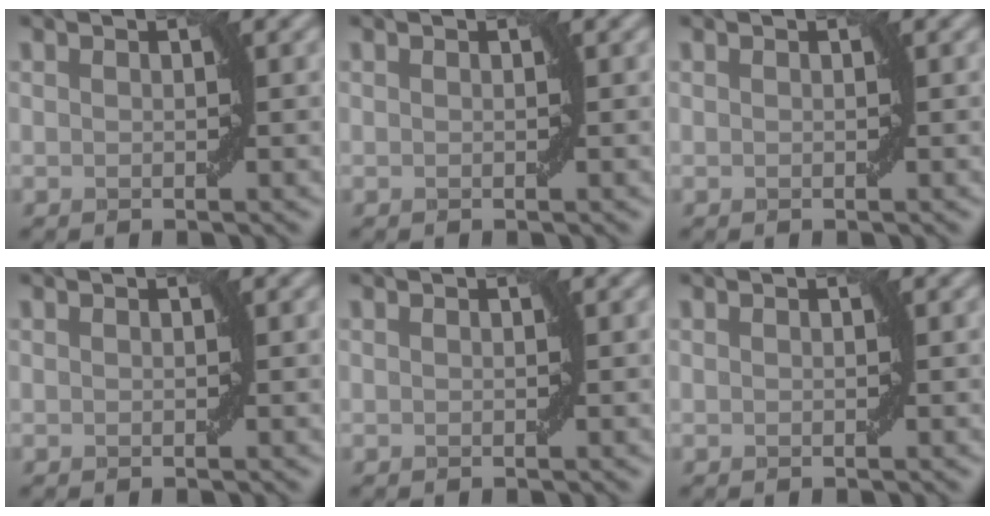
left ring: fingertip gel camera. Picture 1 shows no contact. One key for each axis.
{"total": 0.0}
{"total": 0.0}
{"total": 0.0}
{"total": 0.0}
{"total": 0.0}